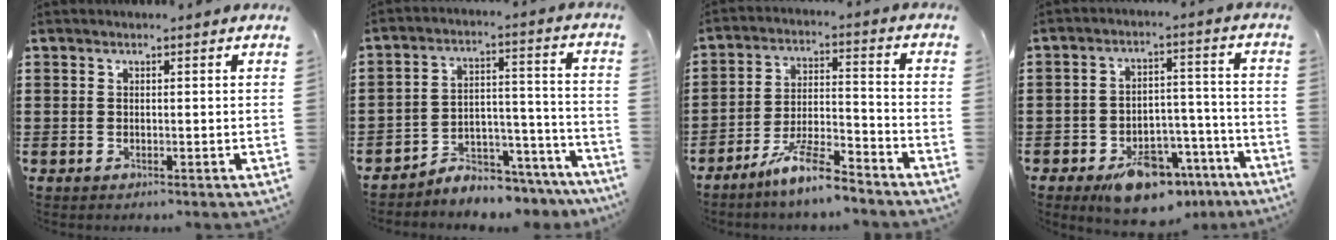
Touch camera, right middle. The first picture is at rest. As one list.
[{"total": 5.4, "force": [-5.3, 1.2, 0.7], "torque": [-0.013, 0.014, -0.105]}, {"total": 8.3, "force": [-7.0, 0.8, 4.5], "torque": [-0.094, 0.002, -0.133]}, {"total": 9.7, "force": [-7.3, 4.4, 4.7], "torque": [-0.064, 0.040, -0.125]}]